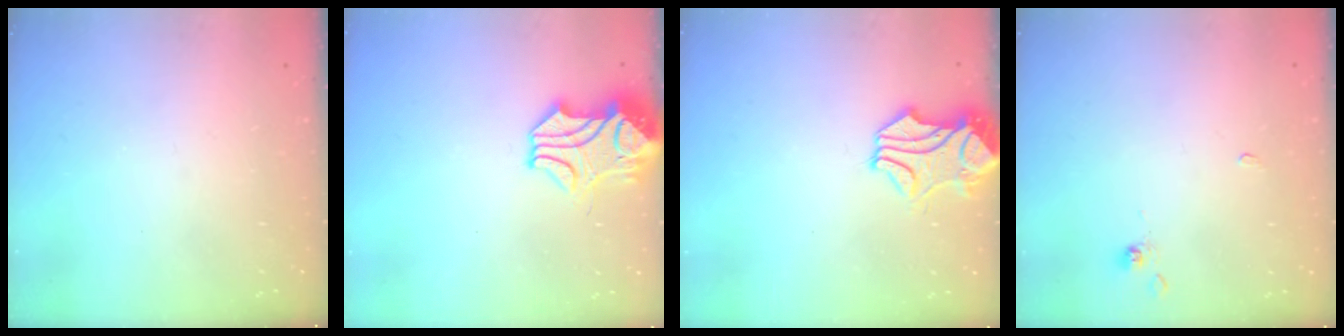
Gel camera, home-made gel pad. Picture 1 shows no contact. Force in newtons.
{"total": 5.0, "press": 4.8, "slide": 1.2}
{"total": 1.5, "press": 1.0, "slide": 1.2}
{"total": 0.0}